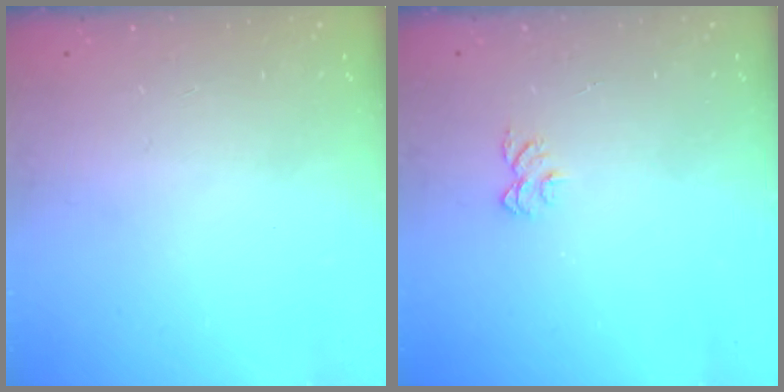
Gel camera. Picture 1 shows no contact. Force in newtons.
{"total": 5.4, "press": 5.4, "slide": 0.5}